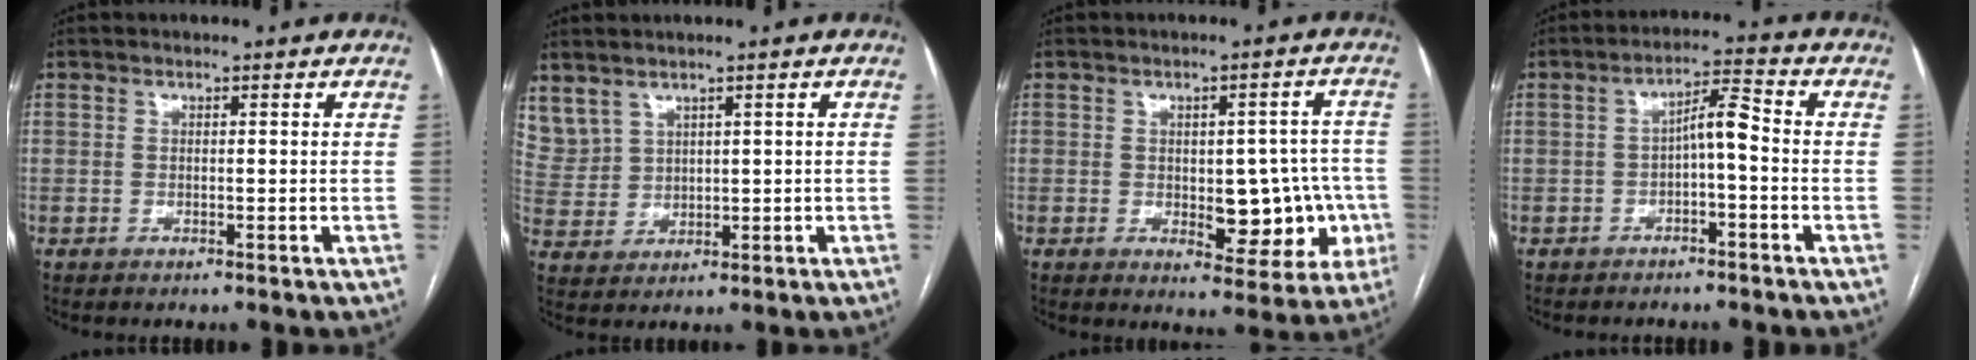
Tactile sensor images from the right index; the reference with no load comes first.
{"total": 7.8, "force": [4.8, 5.5, 2.6], "torque": [-0.082, 0.020, 0.122]}
{"total": 10.3, "force": [-1.8, 5.2, 8.7], "torque": [-0.084, 0.020, -0.011]}
{"total": 4.8, "force": [-0.9, 1.0, 4.6], "torque": [-0.077, 0.022, -0.014]}